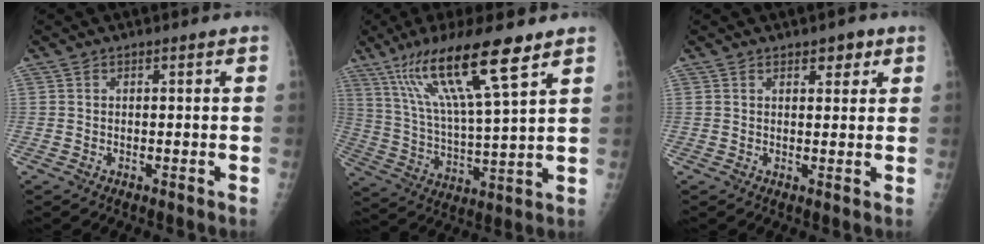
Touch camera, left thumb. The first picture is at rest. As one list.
[{"total": 17.7, "force": [10.6, 2.2, 14.0], "torque": [-0.262, -0.039, 0.198]}, {"total": 2.8, "force": [1.7, 1.5, 1.7], "torque": [-0.006, -0.007, 0.023]}]